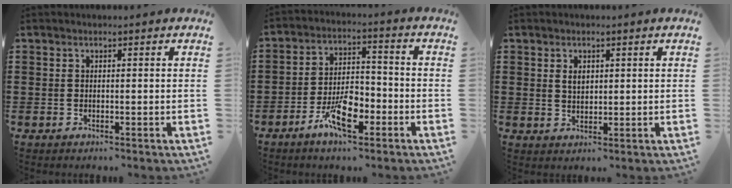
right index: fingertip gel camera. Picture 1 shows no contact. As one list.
[{"total": 8.5, "force": [-4.6, 3.6, 6.2], "torque": [-0.129, 0.003, -0.084]}, {"total": 2.0, "force": [0.8, 1.3, 1.3], "torque": [-0.030, 0.005, 0.014]}]